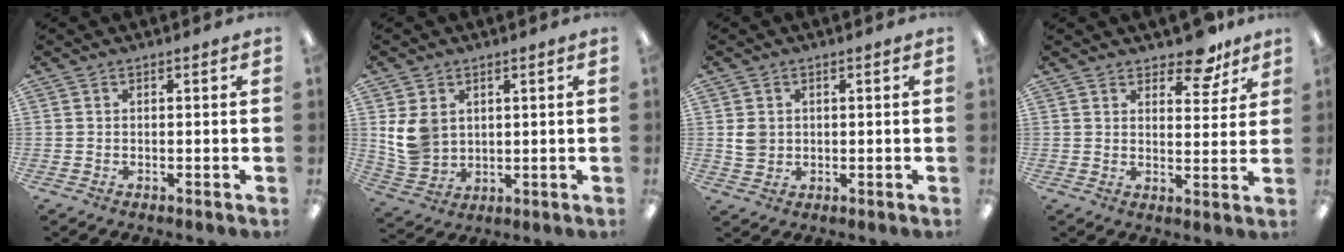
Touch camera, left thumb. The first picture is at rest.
{"total": 8.4, "force": [2.5, 6.9, 4.2], "torque": [-0.093, 0.003, 0.050]}
{"total": 3.6, "force": [0.7, 3.2, 1.4], "torque": [-0.021, 0.004, 0.013]}
{"total": 8.7, "force": [6.9, 3.6, 3.8], "torque": [-0.038, -0.041, 0.118]}